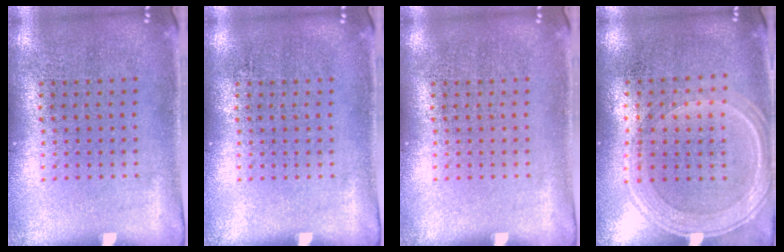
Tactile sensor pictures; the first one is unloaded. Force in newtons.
{"total": 0.0}
{"total": 0.0}
{"total": 1.0, "press": 0.9, "slide": 0.3}